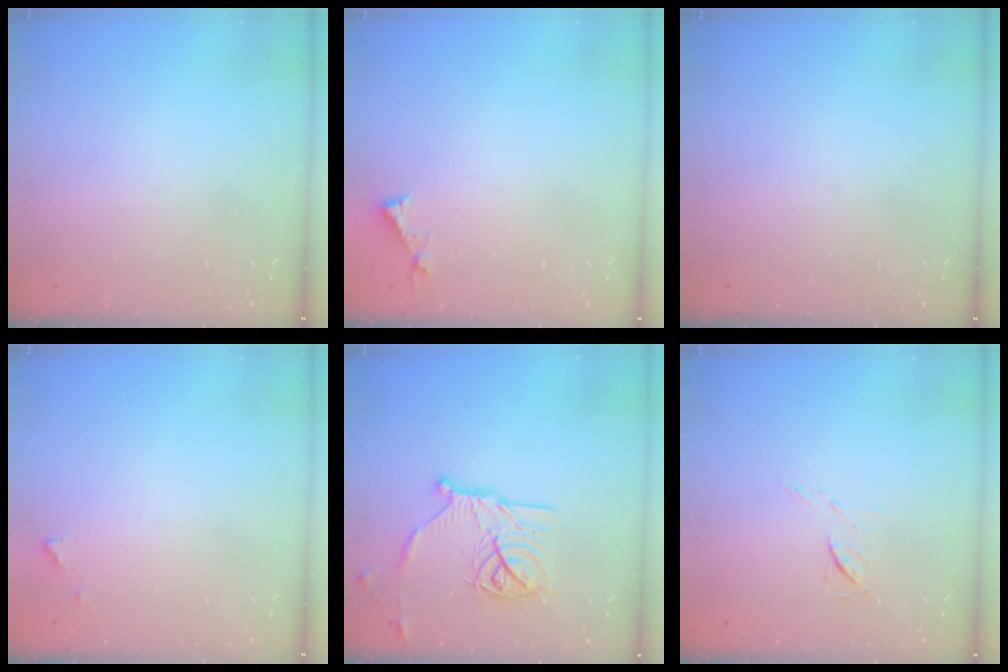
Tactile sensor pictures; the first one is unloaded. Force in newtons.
{"total": 3.1, "press": 3.1, "slide": 0.3}
{"total": 0.0}
{"total": 4.3, "press": 4.2, "slide": 0.5}
{"total": 17.0, "press": 17.0, "slide": 1.0}
{"total": 4.9, "press": 4.9, "slide": 0.5}